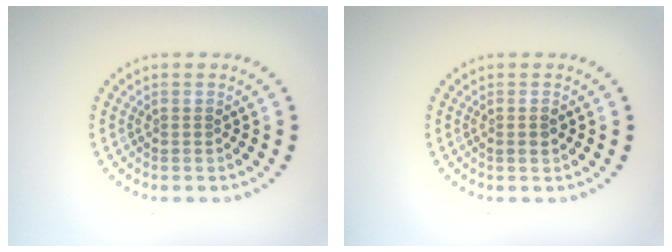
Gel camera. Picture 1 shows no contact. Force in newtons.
{"total": 1.0, "press": 1.0, "slide": 0.3}